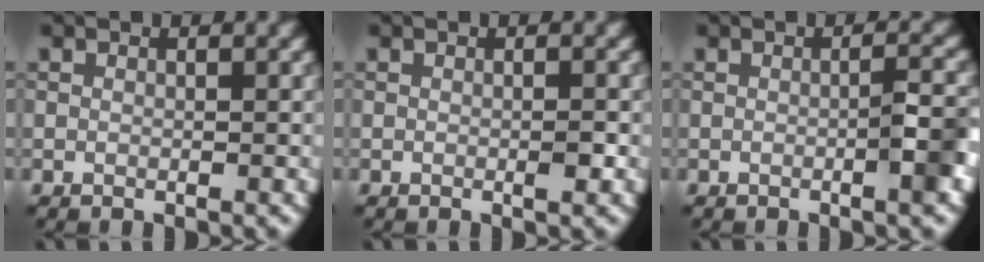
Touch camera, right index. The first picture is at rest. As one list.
[{"total": 0.9, "force": [-0.2, 0.1, 0.9], "torque": [-0.014, 0.000, -0.004]}, {"total": 2.8, "force": [-0.7, 0.2, 2.7], "torque": [-0.038, 0.008, -0.014]}]